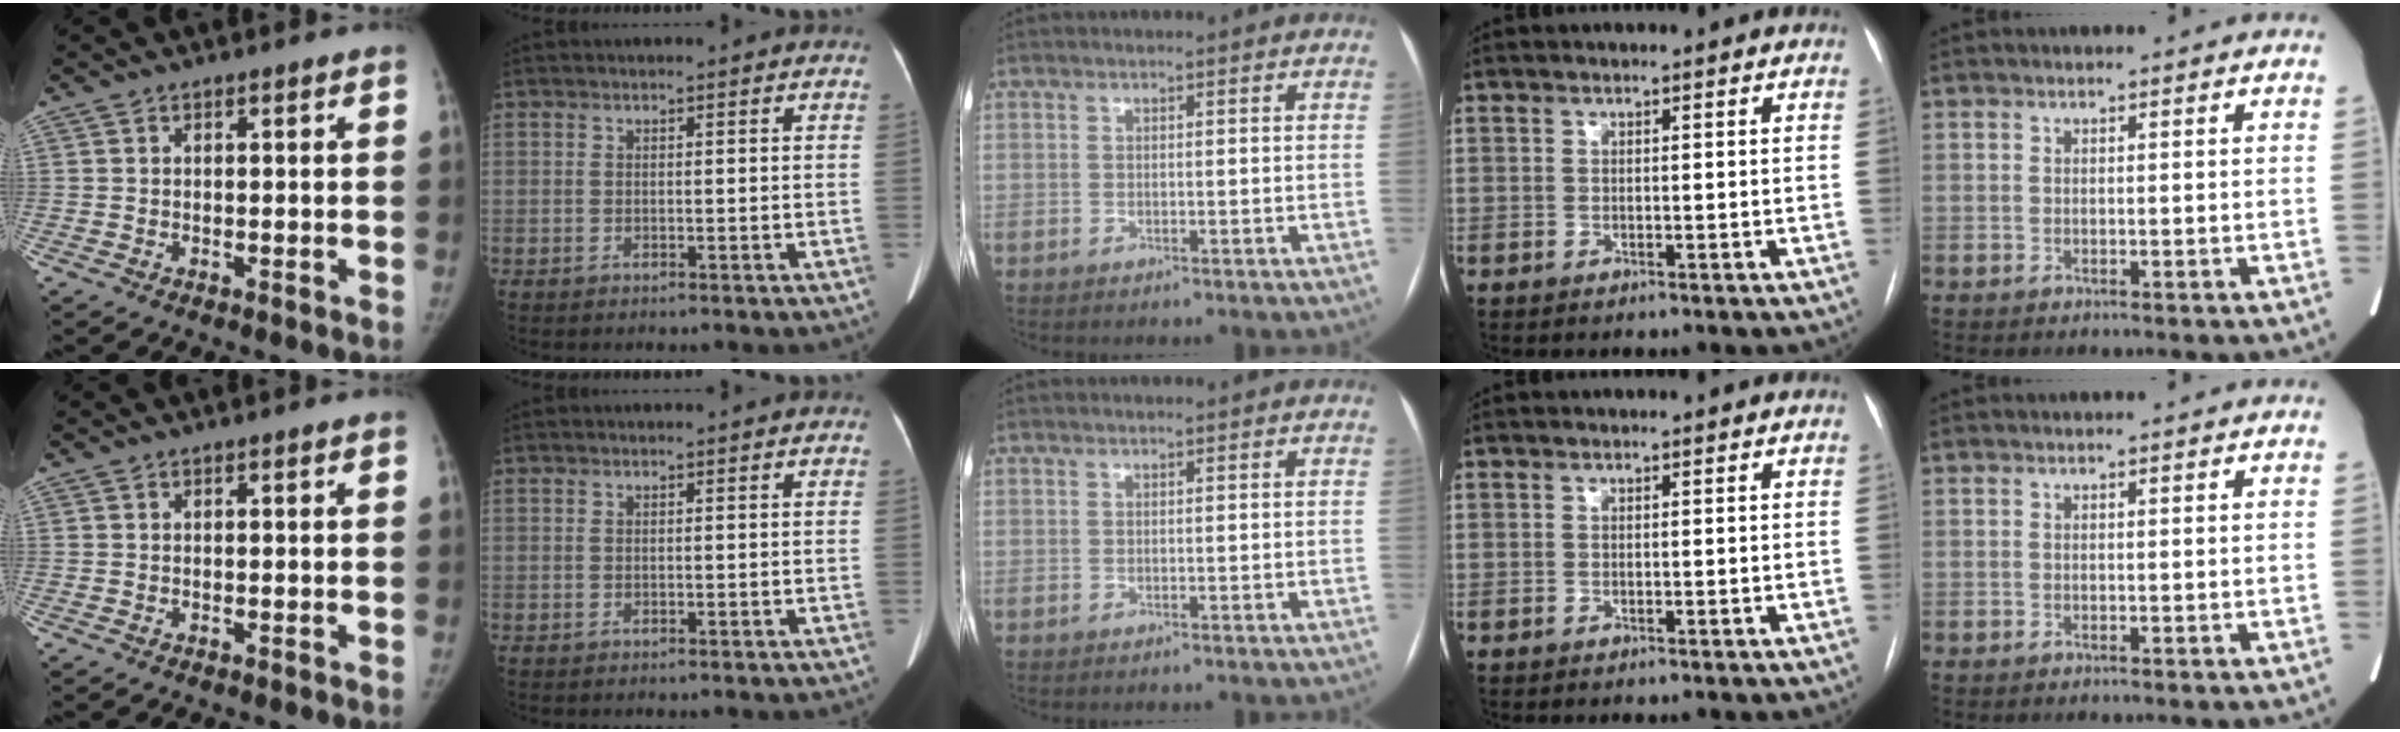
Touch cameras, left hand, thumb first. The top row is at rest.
{}